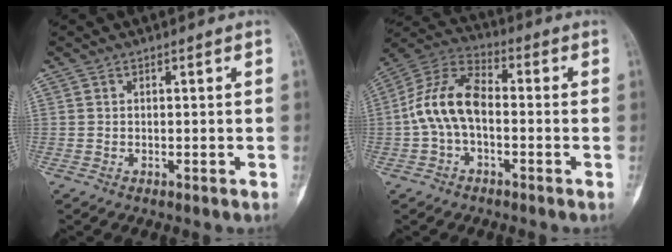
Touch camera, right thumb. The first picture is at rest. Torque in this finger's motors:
{"motor_torque": [0.25, 0.22, 0.91, -0.90, 0.46]}